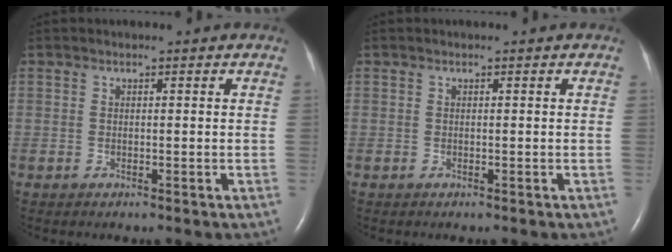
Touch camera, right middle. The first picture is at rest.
{"total": 0.0}